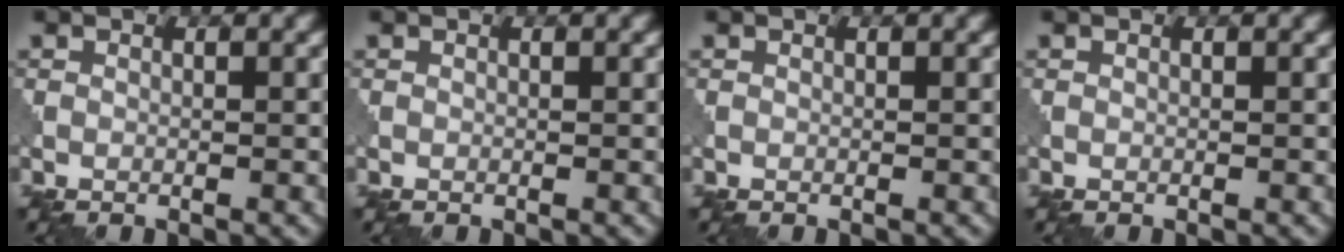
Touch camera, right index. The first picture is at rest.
{"total": 0.0}
{"total": 0.0}
{"total": 0.0}